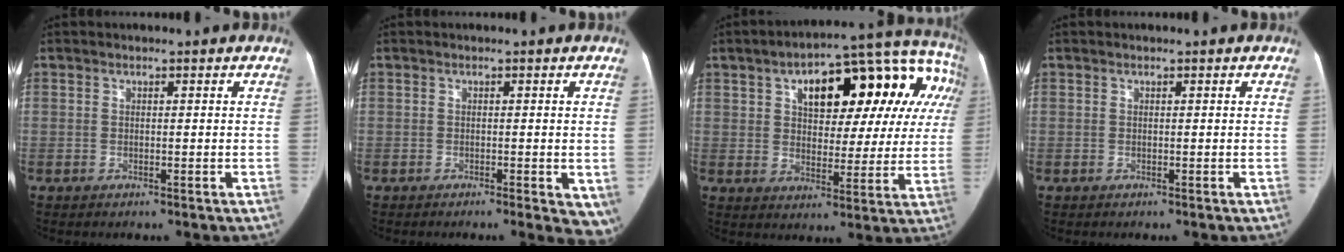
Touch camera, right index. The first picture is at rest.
{"total": 6.0, "force": [-3.3, 1.9, 4.5], "torque": [-0.038, -0.008, -0.048]}
{"total": 20.4, "force": [7.0, 8.9, 17.0], "torque": [-0.220, 0.063, 0.095]}
{"total": 0.0}